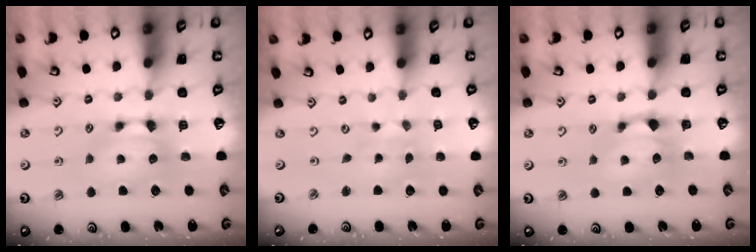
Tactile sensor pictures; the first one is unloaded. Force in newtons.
{"total": 4.1, "press": 4.1, "slide": 0.3}
{"total": 0.8, "press": 0.0, "slide": 0.8}